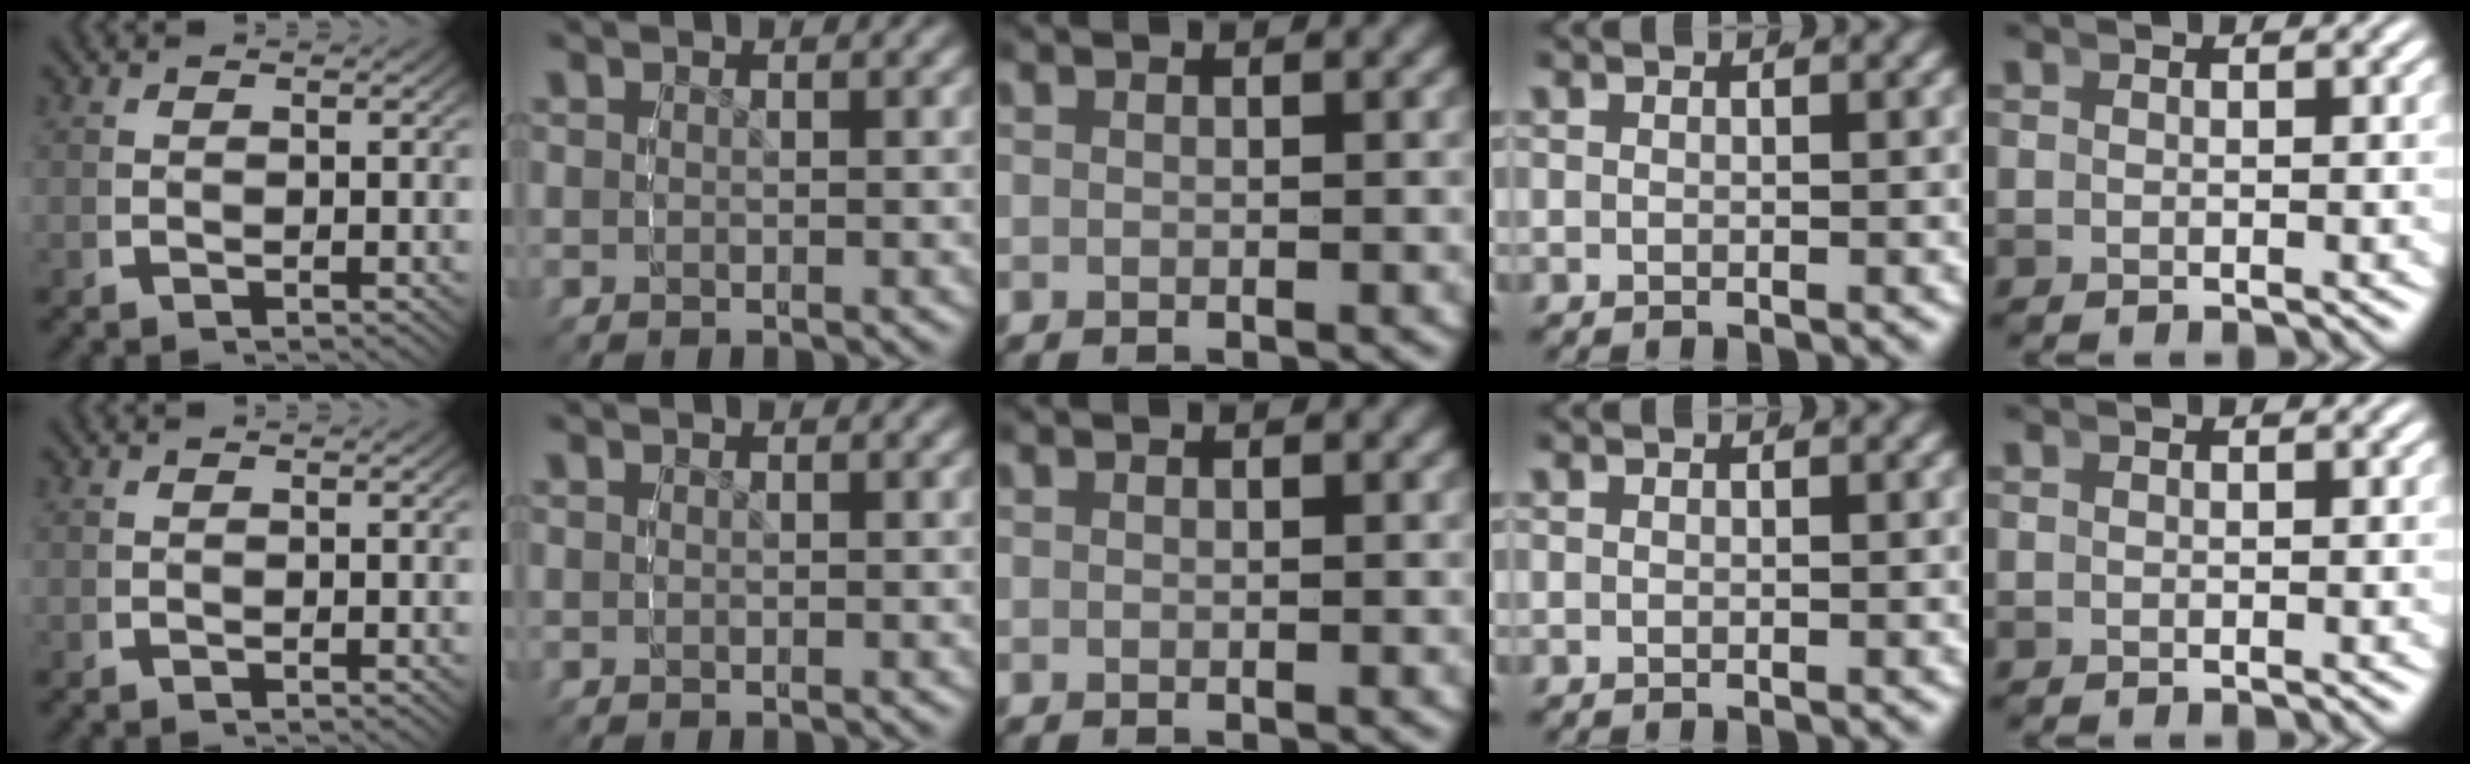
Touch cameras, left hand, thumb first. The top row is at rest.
{}